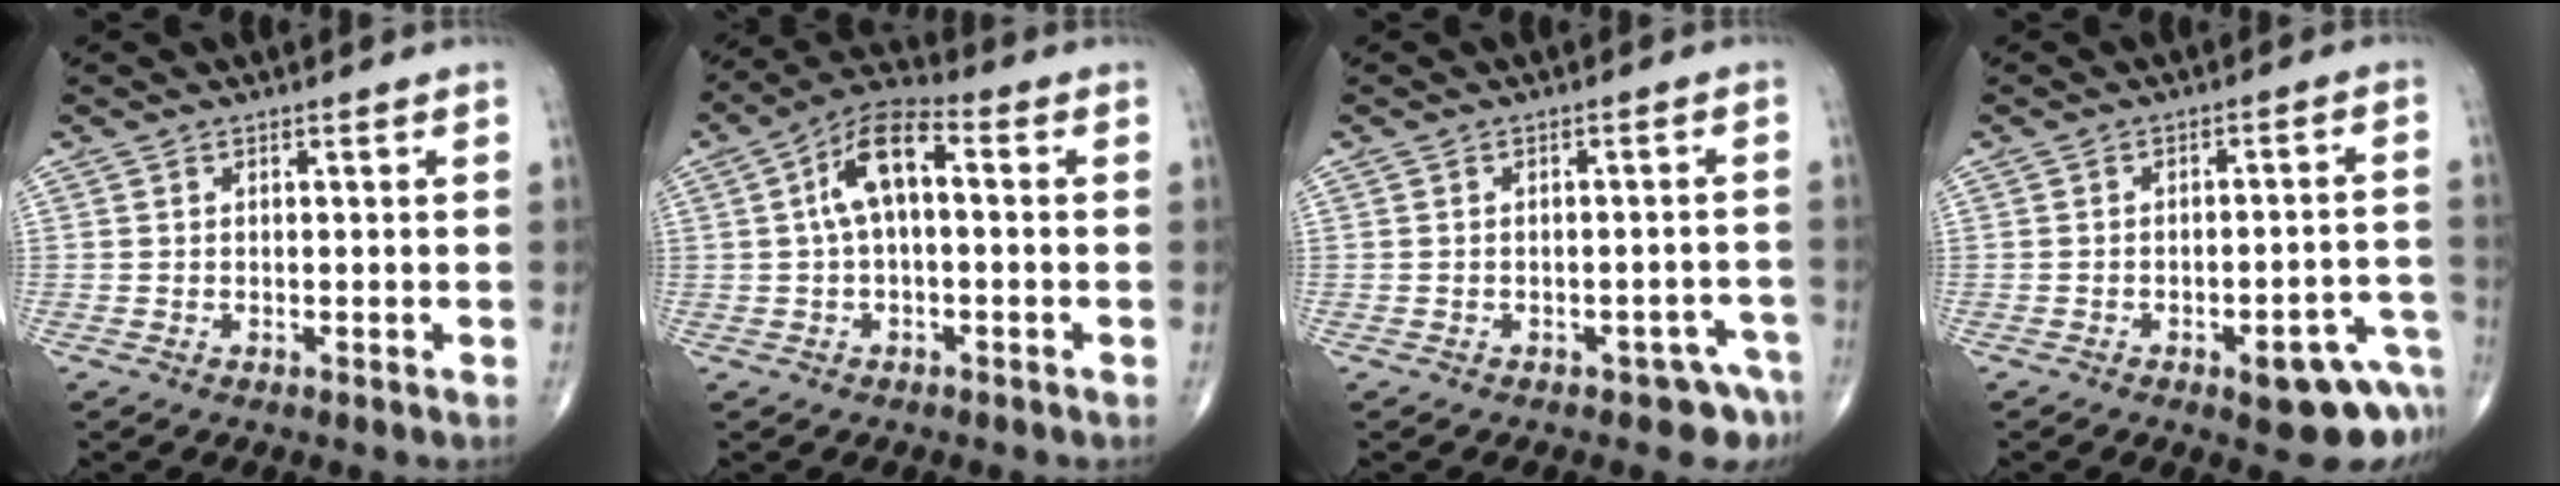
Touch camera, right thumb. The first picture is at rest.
{"total": 9.7, "force": [1.0, 4.4, 8.5], "torque": [-0.154, 0.036, 0.006]}
{"total": 4.2, "force": [-2.9, 2.3, 1.9], "torque": [-0.010, 0.025, -0.034]}
{"total": 11.2, "force": [-6.0, 4.1, 8.6], "torque": [-0.076, 0.041, -0.067]}